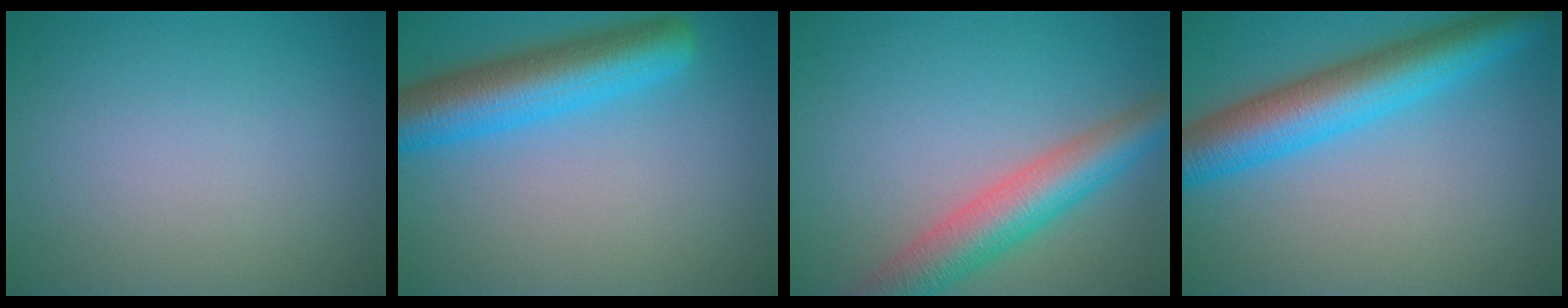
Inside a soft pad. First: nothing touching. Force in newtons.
{"total": 7.3, "press": 7.3, "slide": 0.2}
{"total": 6.4, "press": 6.4, "slide": 0.3}
{"total": 7.6, "press": 7.6, "slide": 0.3}